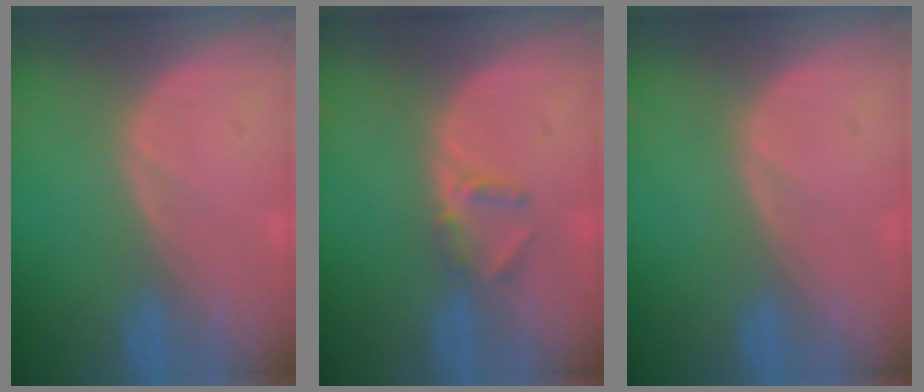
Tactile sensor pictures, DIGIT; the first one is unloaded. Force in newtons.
{"total": 2.3, "press": 2.1, "slide": 0.9}
{"total": 0.0}